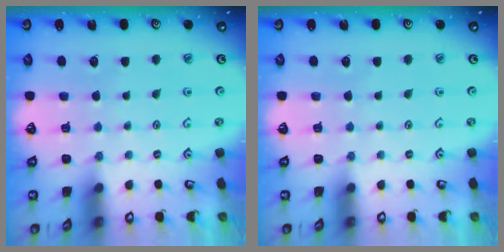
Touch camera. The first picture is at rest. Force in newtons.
{"total": 0.0}